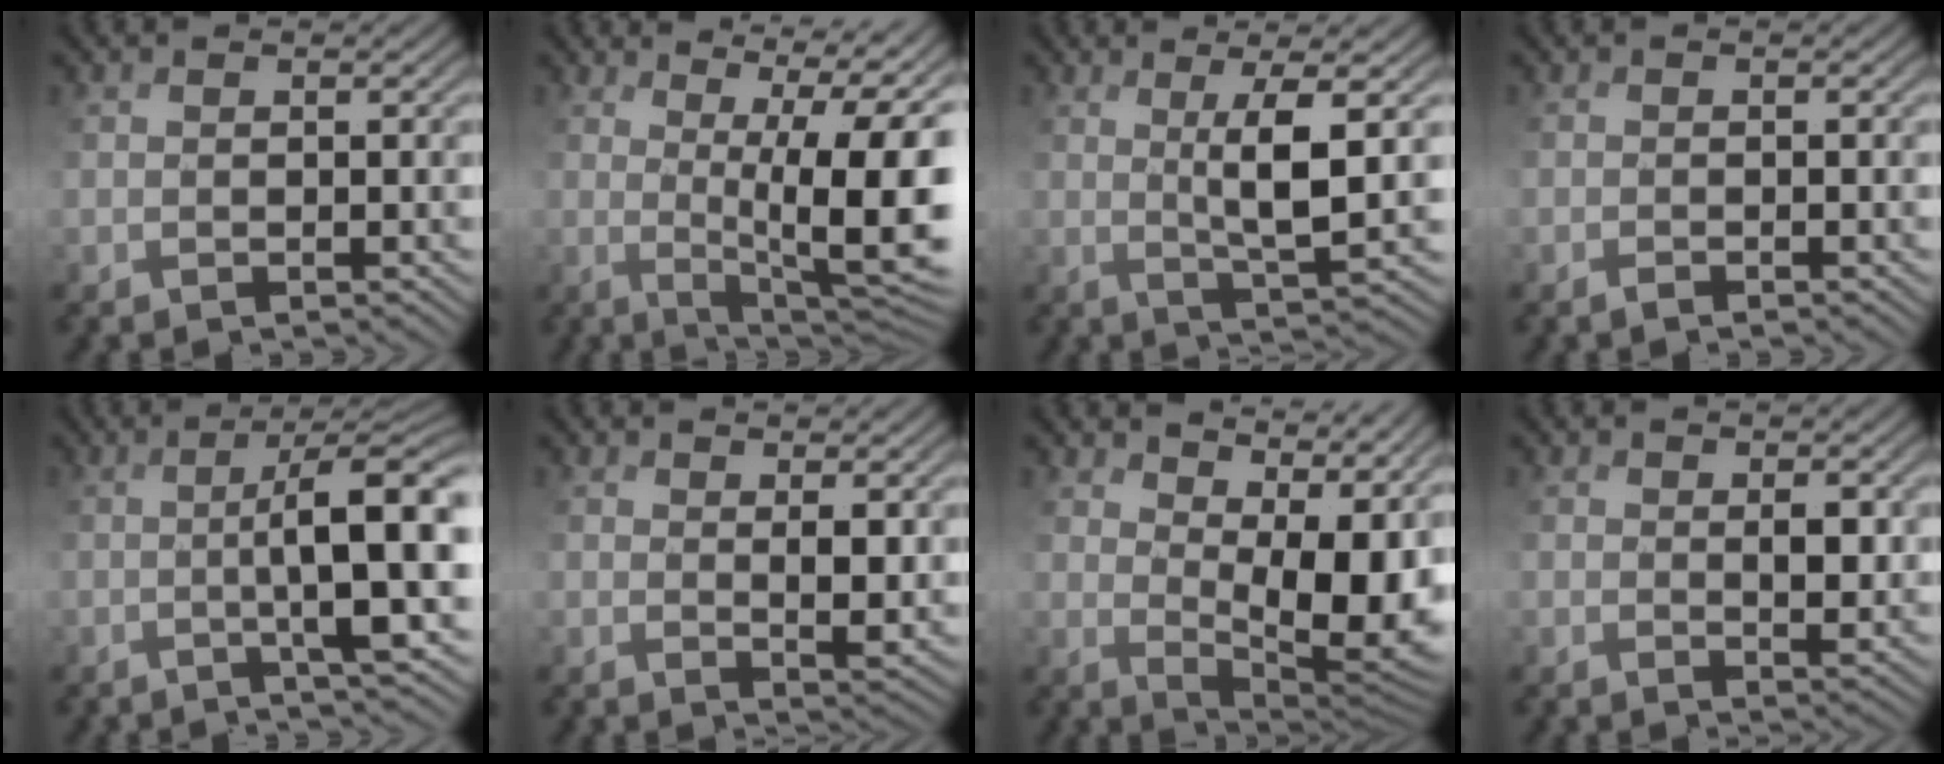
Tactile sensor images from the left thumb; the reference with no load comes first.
{"total": 14.3, "force": [3.0, 4.2, 13.3], "torque": [-0.183, 0.027, 0.065]}
{"total": 5.4, "force": [2.1, 0.0, 5.0], "torque": [-0.092, 0.014, 0.044]}
{"total": 0.7, "force": [-0.7, 0.0, 0.3], "torque": [-0.004, 0.003, -0.015]}
{"total": 9.1, "force": [-0.8, 0.8, 9.1], "torque": [-0.125, 0.016, -0.015]}
{"total": 3.8, "force": [1.7, 1.5, 3.1], "torque": [-0.065, -0.004, 0.039]}
{"total": 11.7, "force": [4.9, 5.8, 8.9], "torque": [-0.138, -0.003, 0.099]}
{"total": 3.2, "force": [1.2, 1.6, 2.5], "torque": [-0.054, -0.001, 0.028]}